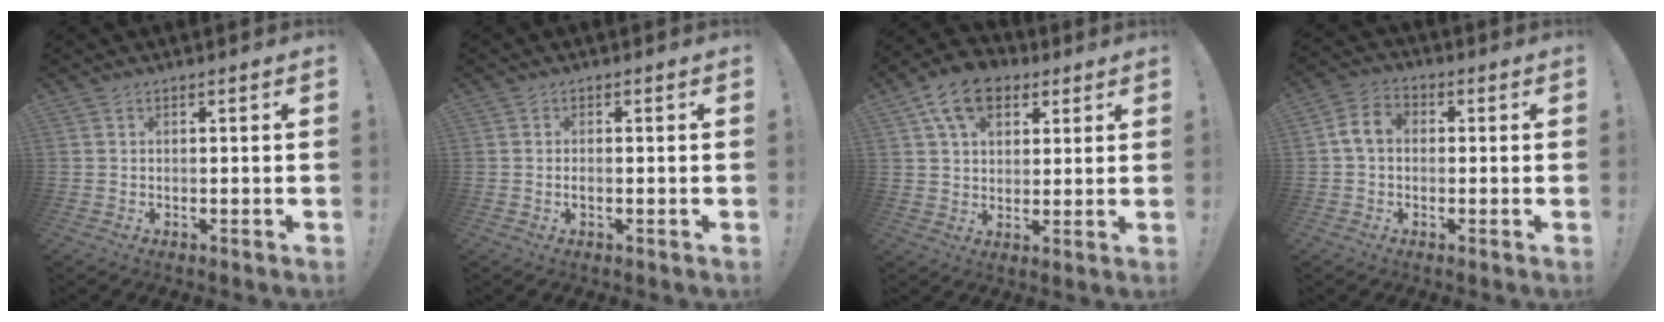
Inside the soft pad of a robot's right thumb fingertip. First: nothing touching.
{"total": 1.0, "force": [-0.3, 0.4, 0.9], "torque": [-0.018, 0.001, -0.006]}
{"total": 11.9, "force": [6.2, 8.1, 6.2], "torque": [-0.101, -0.016, 0.118]}
{"total": 7.0, "force": [0.2, 4.9, 5.0], "torque": [-0.099, 0.019, 0.005]}